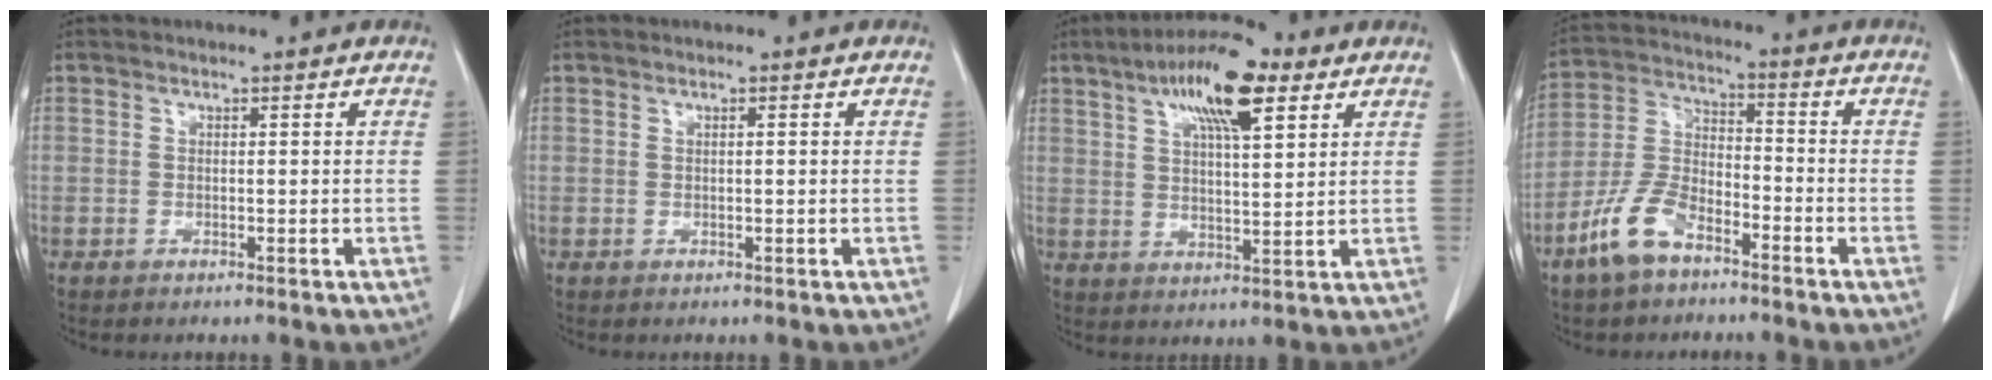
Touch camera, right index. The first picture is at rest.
{"total": 0.8, "force": [0.2, 0.2, 0.7], "torque": [-0.020, 0.004, 0.006]}
{"total": 13.4, "force": [6.9, 3.8, 10.8], "torque": [-0.192, 0.022, 0.118]}
{"total": 10.2, "force": [-6.4, 4.7, 6.4], "torque": [-0.154, 0.007, -0.128]}